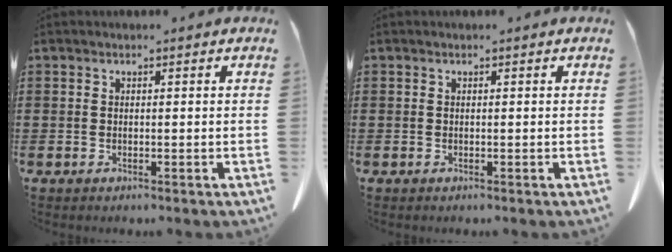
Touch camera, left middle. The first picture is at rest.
{"total": 0.0}